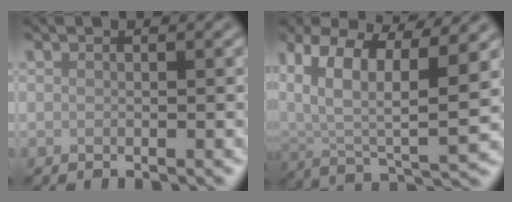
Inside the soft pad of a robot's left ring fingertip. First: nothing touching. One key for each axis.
{"total": 10.6, "fx": 4.8, "fy": 4.3, "fz": 8.3, "tx": -0.157, "ty": 0.008, "tz": 0.083}